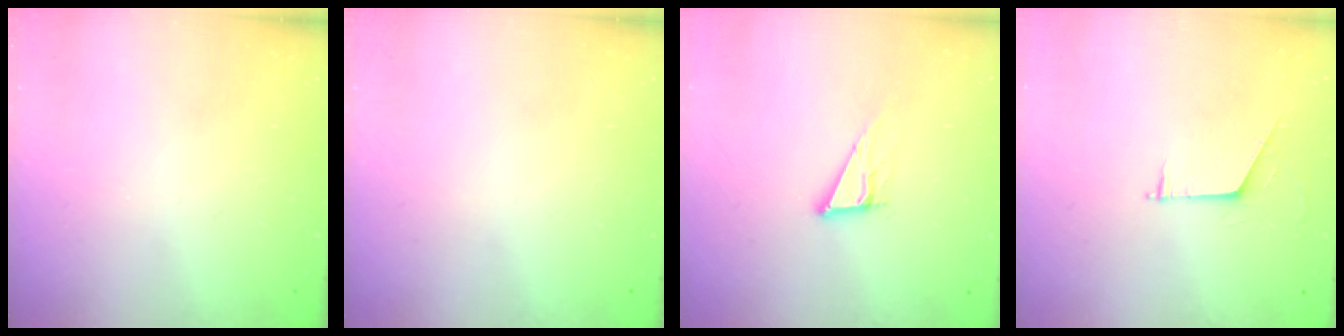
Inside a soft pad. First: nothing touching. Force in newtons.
{"total": 0.0}
{"total": 7.6, "press": 7.3, "slide": 2.3}
{"total": 5.7, "press": 5.7, "slide": 0.3}